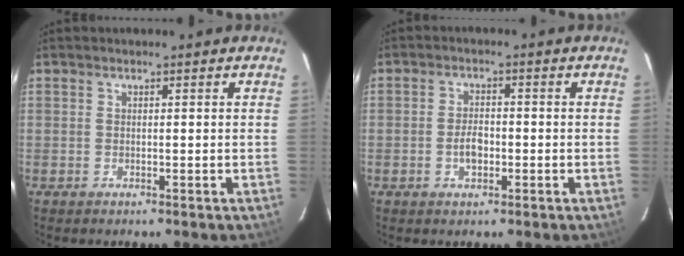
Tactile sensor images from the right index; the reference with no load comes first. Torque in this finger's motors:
{"motor_torque": [0.77, 0.23, 0.10, 0.03]}